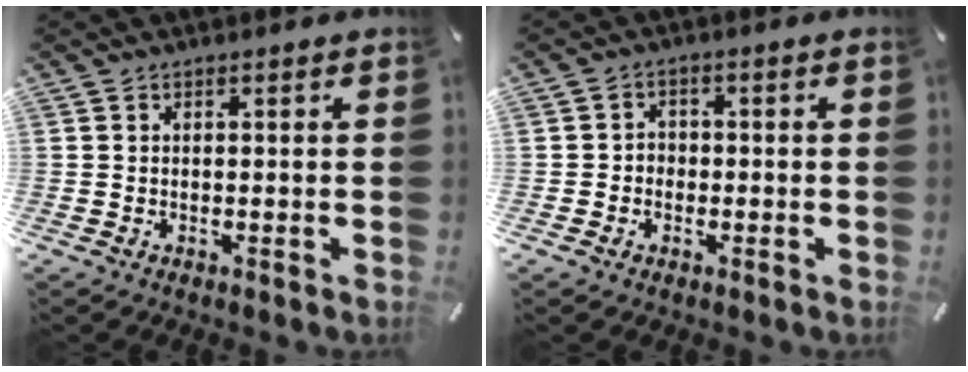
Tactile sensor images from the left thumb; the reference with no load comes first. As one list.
[{"total": 2.7, "force": [-1.2, 2.3, 0.6], "torque": [-0.011, 0.010, -0.026]}]